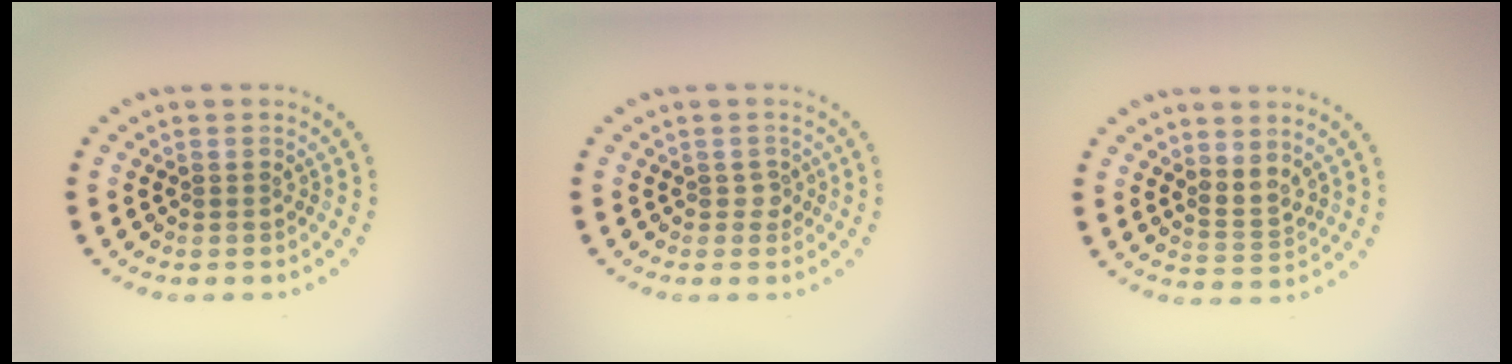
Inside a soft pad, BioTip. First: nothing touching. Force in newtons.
{"total": 0.9, "press": 0.7, "slide": 0.5}
{"total": 2.1, "press": 1.6, "slide": 1.3}